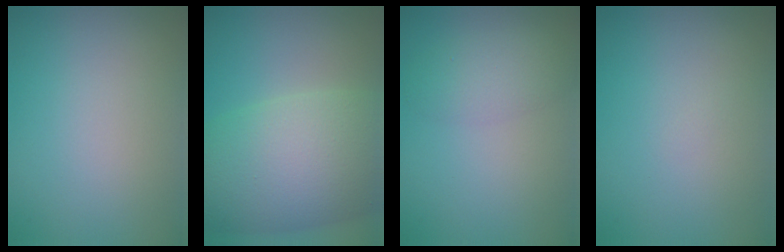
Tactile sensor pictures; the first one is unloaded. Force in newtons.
{"total": 11.4, "press": 11.4, "slide": 0.5}
{"total": 2.5, "press": 2.5, "slide": 0.0}
{"total": 0.0}